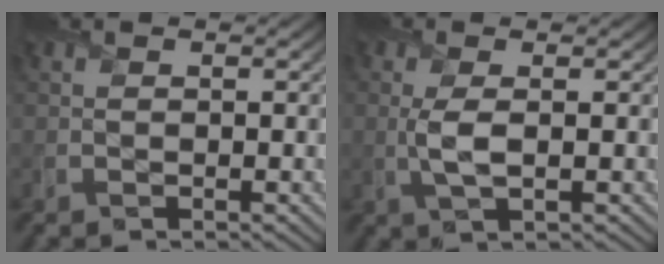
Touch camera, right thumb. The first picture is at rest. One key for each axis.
{"total": 3.0, "fx": 0.2, "fy": 0.9, "fz": 2.9, "tx": -0.070, "ty": 0.002, "tz": 0.003}